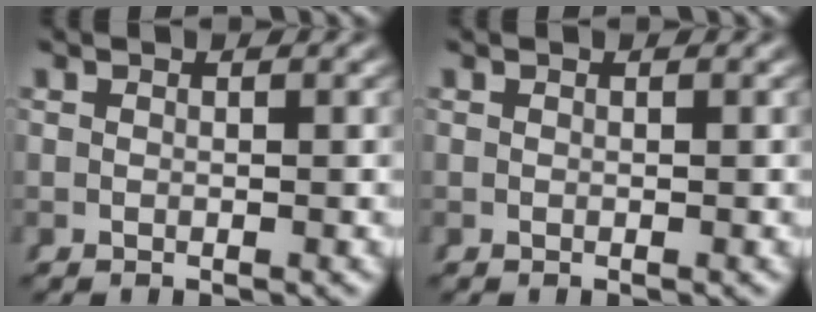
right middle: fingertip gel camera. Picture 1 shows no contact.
{"total": 0.0}